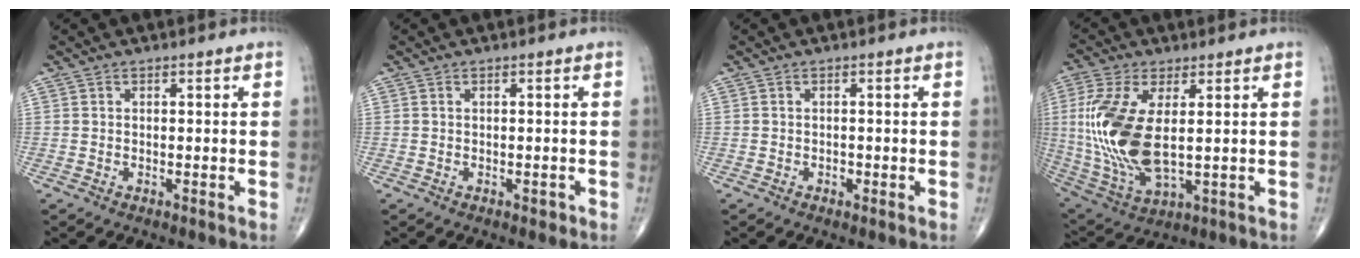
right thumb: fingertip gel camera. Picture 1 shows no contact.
{"total": 0.9, "force": [-0.3, 0.6, 0.6], "torque": [-0.006, 0.000, -0.004]}
{"total": 0.9, "force": [-0.3, 0.6, 0.5], "torque": [-0.007, 0.001, -0.006]}
{"total": 17.3, "force": [1.4, 7.9, 15.3], "torque": [-0.344, -0.016, 0.039]}